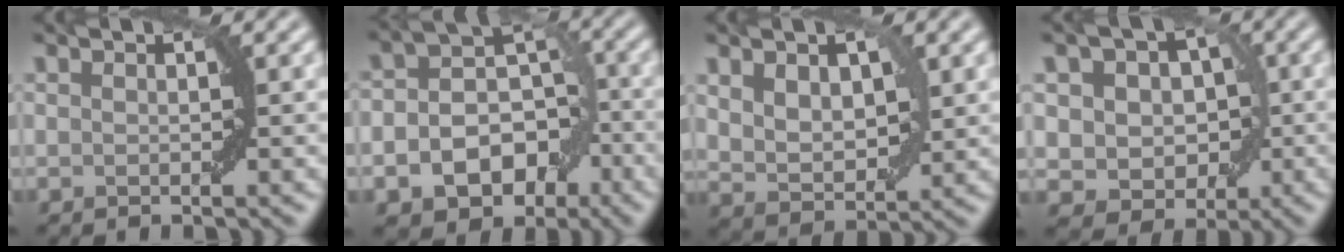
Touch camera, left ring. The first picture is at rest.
{"total": 9.3, "force": [-3.5, 6.9, 5.2], "torque": [-0.049, -0.015, -0.056]}
{"total": 4.9, "force": [1.5, 2.9, 3.7], "torque": [-0.069, -0.008, 0.033]}
{"total": 6.4, "force": [0.8, 5.2, 3.6], "torque": [-0.035, 0.012, -0.007]}